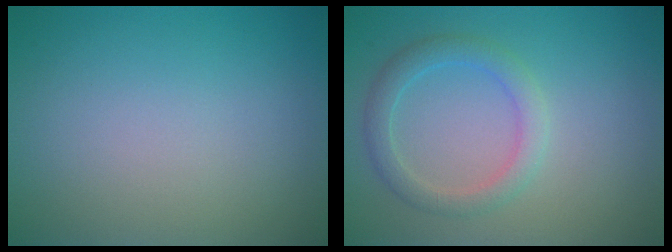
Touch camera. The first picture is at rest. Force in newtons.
{"total": 2.7, "press": 2.7, "slide": 0.0}